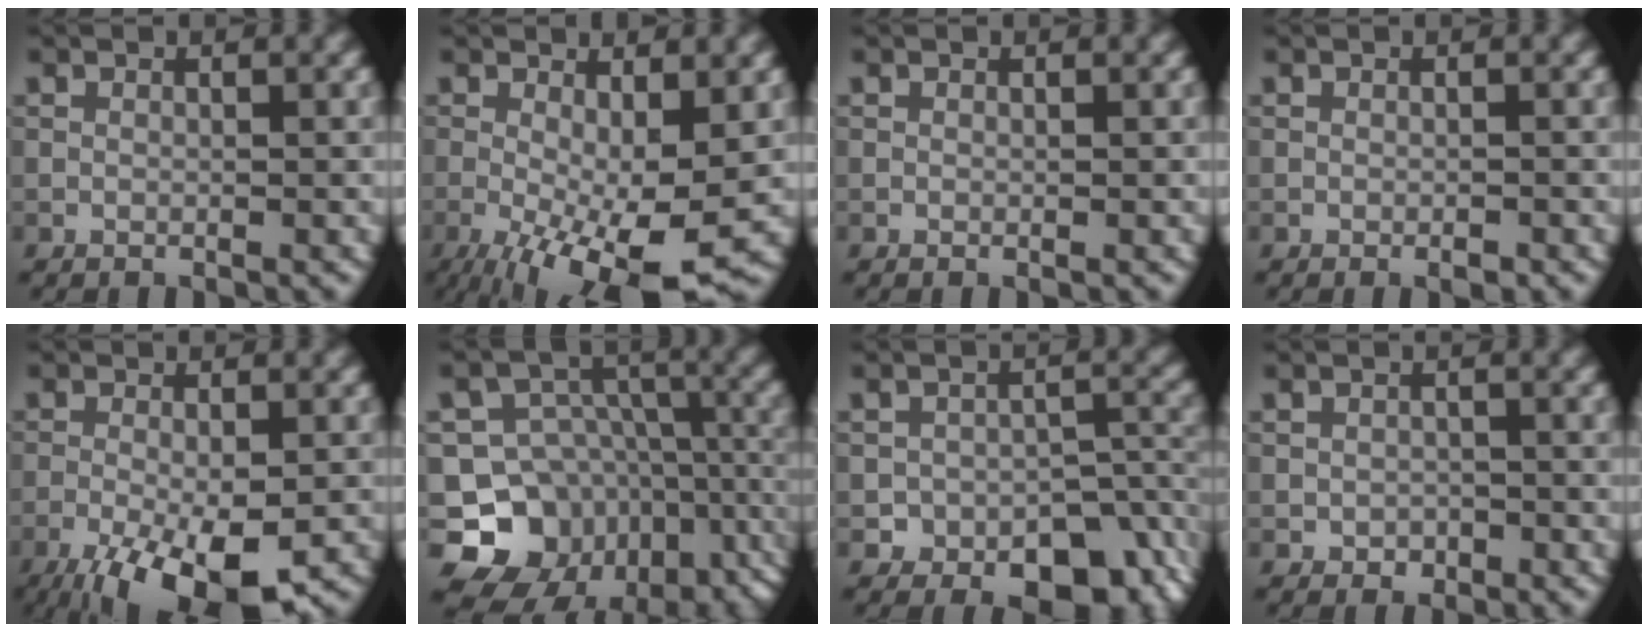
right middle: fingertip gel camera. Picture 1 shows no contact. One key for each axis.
{"total": 9.5, "fx": -2.7, "fy": 3.1, "fz": 8.6, "tx": -0.155, "ty": -0.021, "tz": -0.036}
{"total": 0.0}
{"total": 0.8, "fx": -0.4, "fy": 0.3, "fz": 0.6, "tx": -0.007, "ty": -0.001, "tz": -0.005}
{"total": 9.3, "fx": -5.0, "fy": 2.9, "fz": 7.3, "tx": -0.131, "ty": -0.022, "tz": -0.079}
{"total": 13.6, "fx": -6.3, "fy": 10.3, "fz": 6.2, "tx": -0.119, "ty": -0.013, "tz": -0.088}
{"total": 8.2, "fx": -4.3, "fy": 4.9, "fz": 4.9, "tx": -0.051, "ty": -0.015, "tz": -0.064}
{"total": 1.4, "fx": -0.6, "fy": 1.2, "fz": 0.6, "tx": -0.008, "ty": -0.004, "tz": -0.012}